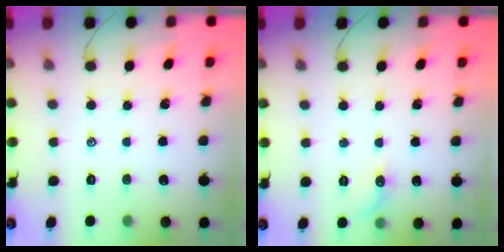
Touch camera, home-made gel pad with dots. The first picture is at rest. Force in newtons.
{"total": 5.3, "press": 5.1, "slide": 1.4}